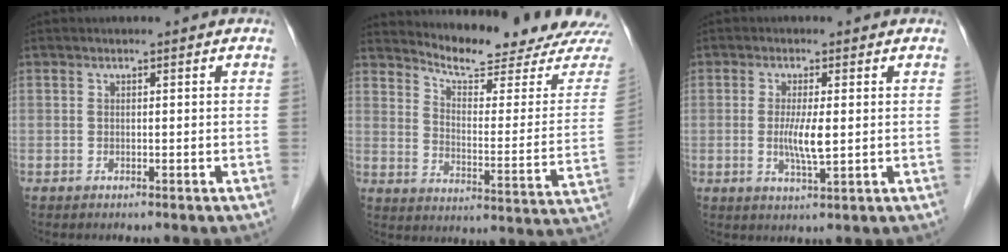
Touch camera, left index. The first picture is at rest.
{"total": 18.7, "force": [18.1, 0.5, 4.8], "torque": [-0.068, -0.098, 0.231]}
{"total": 4.4, "force": [0.0, 0.7, 4.4], "torque": [-0.080, -0.010, 0.002]}